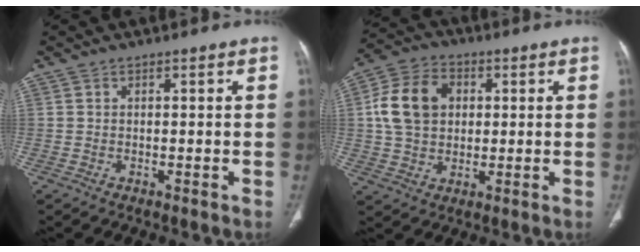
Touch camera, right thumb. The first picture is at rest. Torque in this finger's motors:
{"motor_torque": [1.55, 1.46, 0.63, -0.84, 0.07]}